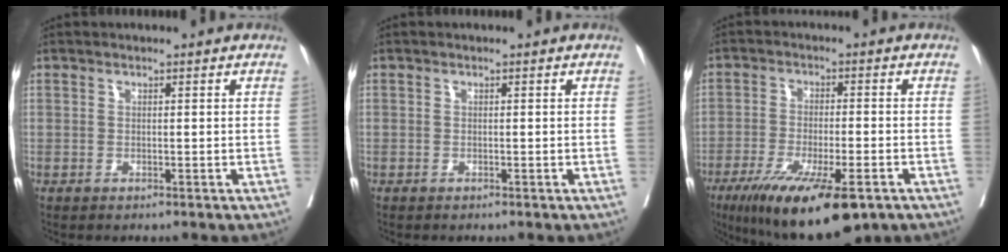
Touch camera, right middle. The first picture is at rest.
{"total": 0.0}
{"total": 14.3, "force": [-8.9, 3.3, 10.8], "torque": [-0.171, -0.031, -0.142]}